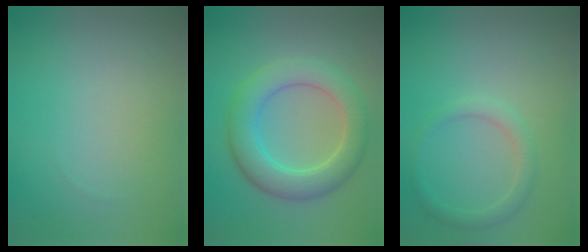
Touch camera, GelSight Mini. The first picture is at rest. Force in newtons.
{"total": 5.7, "press": 5.6, "slide": 0.5}
{"total": 1.7, "press": 1.7, "slide": 0.1}